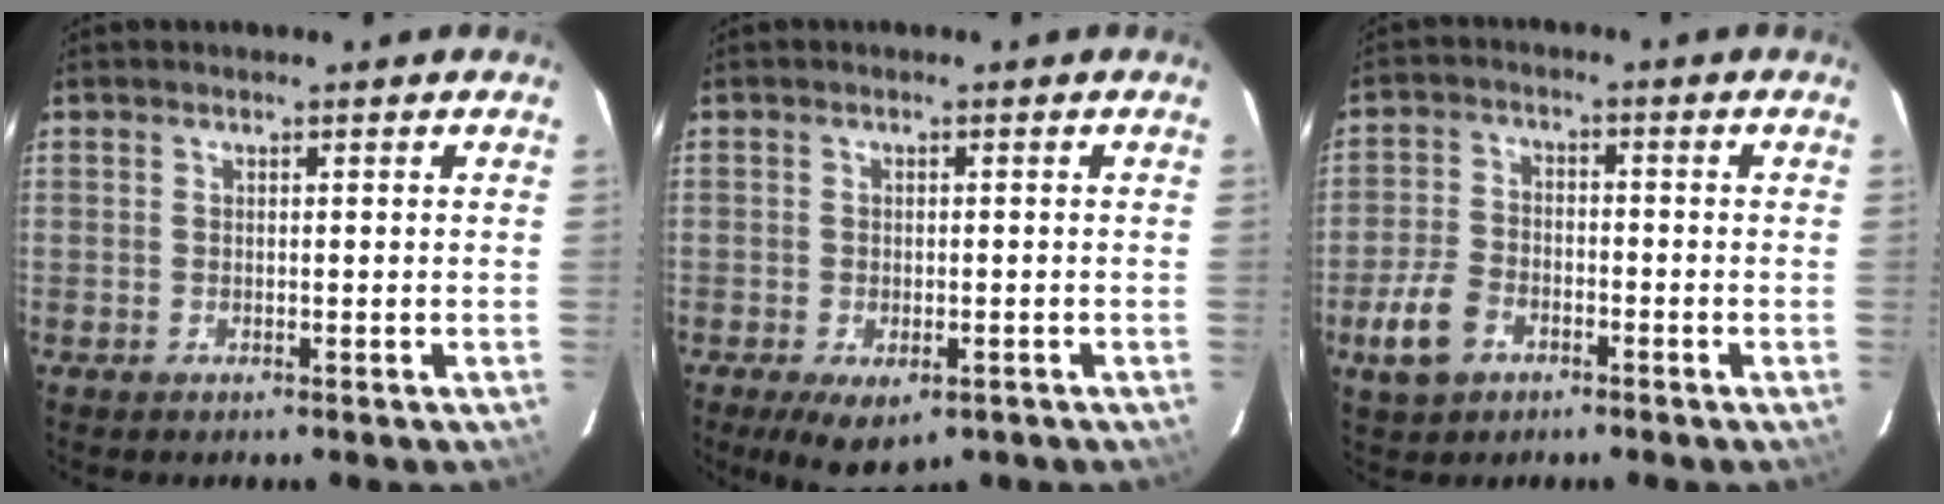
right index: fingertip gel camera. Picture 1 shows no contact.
{"total": 7.0, "force": [-3.8, 3.6, 4.6], "torque": [-0.090, -0.023, -0.052]}
{"total": 7.8, "force": [-4.0, 5.3, 4.2], "torque": [-0.107, 0.006, -0.072]}